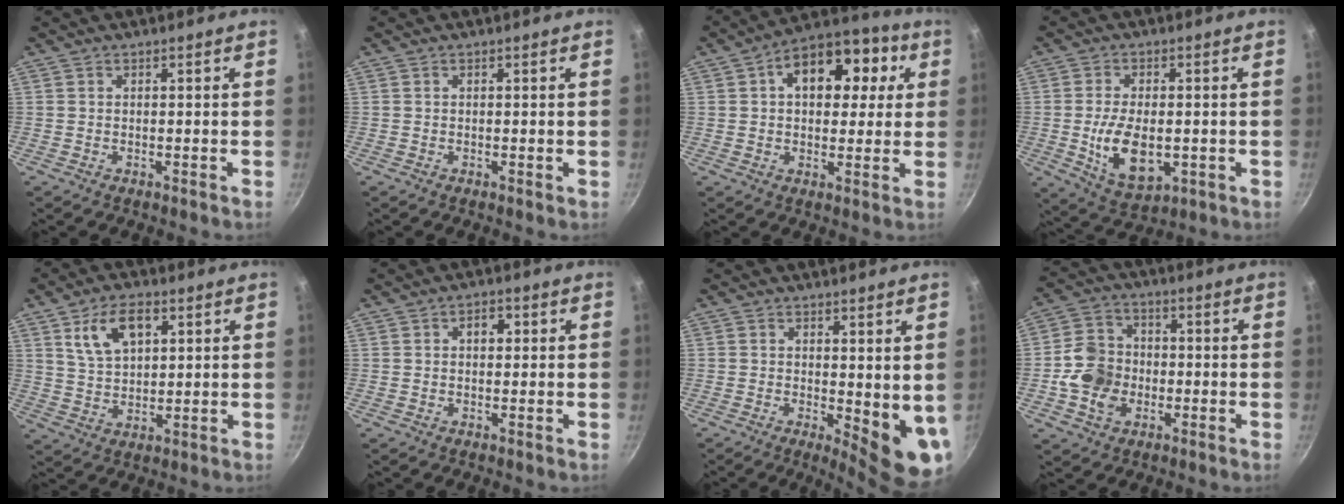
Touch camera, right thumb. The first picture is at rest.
{"total": 0.0}
{"total": 15.4, "force": [4.2, 9.5, 11.4], "torque": [-0.117, 0.022, 0.055]}
{"total": 10.8, "force": [-1.5, 5.9, 8.9], "torque": [-0.148, -0.011, -0.012]}
{"total": 9.1, "force": [4.0, 5.1, 6.4], "torque": [-0.101, -0.009, 0.078]}
{"total": 2.6, "force": [0.6, 1.6, 1.9], "torque": [-0.023, 0.011, 0.007]}
{"total": 9.8, "force": [-1.0, 3.3, 9.2], "torque": [-0.111, -0.023, -0.002]}
{"total": 10.3, "force": [-2.3, 8.2, 5.7], "torque": [-0.087, 0.019, -0.047]}